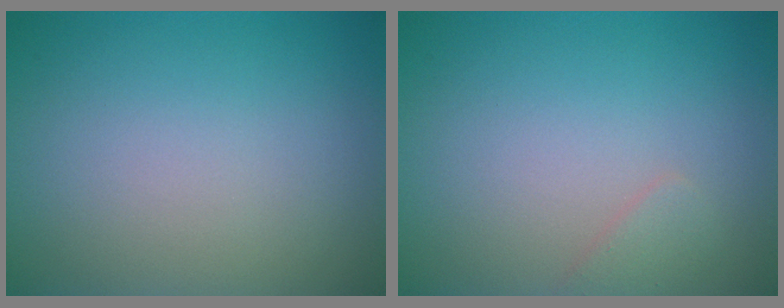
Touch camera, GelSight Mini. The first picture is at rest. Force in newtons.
{"total": 0.9, "press": 0.9, "slide": 0.1}